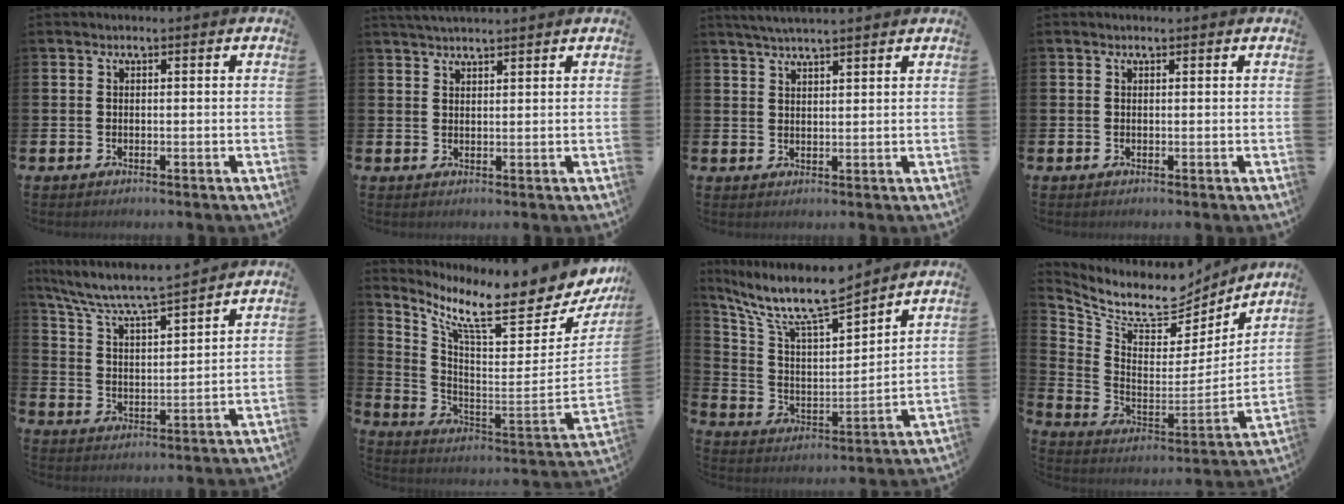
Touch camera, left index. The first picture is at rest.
{"total": 2.8, "force": [2.7, 0.1, 0.5], "torque": [-0.012, -0.008, 0.050]}
{"total": 3.5, "force": [3.4, 0.0, 1.1], "torque": [-0.026, -0.006, 0.061]}
{"total": 0.0}
{"total": 7.0, "force": [6.6, 0.2, 2.3], "torque": [-0.076, -0.048, 0.110]}
{"total": 10.3, "force": [8.4, 2.1, 5.6], "torque": [-0.121, -0.081, 0.131]}
{"total": 10.9, "force": [9.5, 2.1, 4.9], "torque": [-0.131, -0.060, 0.164]}
{"total": 9.4, "force": [8.2, 3.3, 3.2], "torque": [-0.093, -0.063, 0.138]}